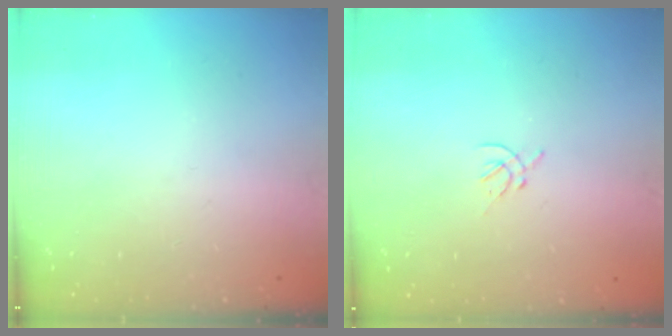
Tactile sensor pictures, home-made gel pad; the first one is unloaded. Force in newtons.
{"total": 1.4, "press": 1.3, "slide": 0.5}